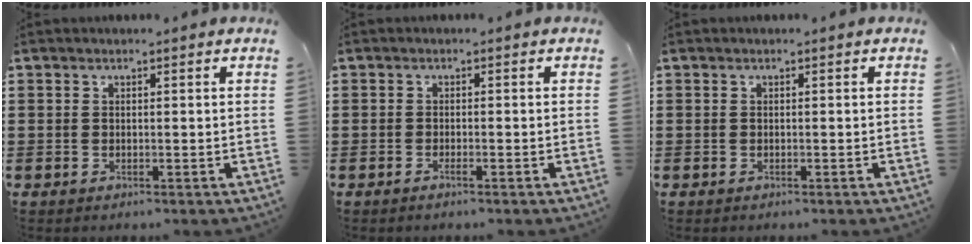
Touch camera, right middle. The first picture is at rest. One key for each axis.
{"total": 0.9, "fx": -0.6, "fy": 0.1, "fz": 0.7, "tx": -0.013, "ty": -0.004, "tz": -0.011}
{"total": 0.0}